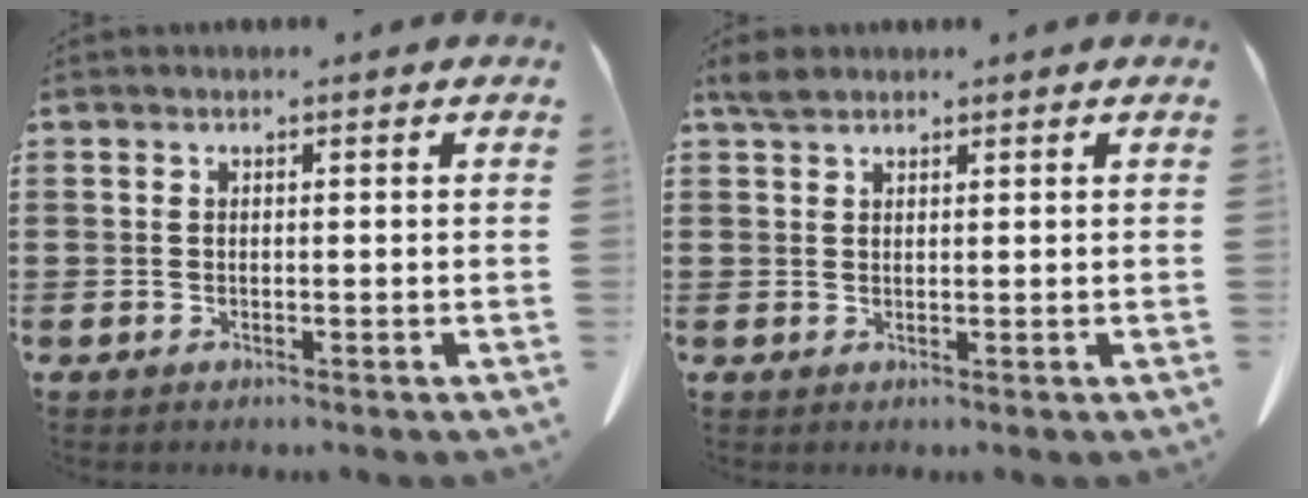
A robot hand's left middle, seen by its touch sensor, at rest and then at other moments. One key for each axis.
{"total": 2.0, "fx": 1.6, "fy": 0.8, "fz": 0.7, "tx": -0.018, "ty": 0.003, "tz": 0.033}